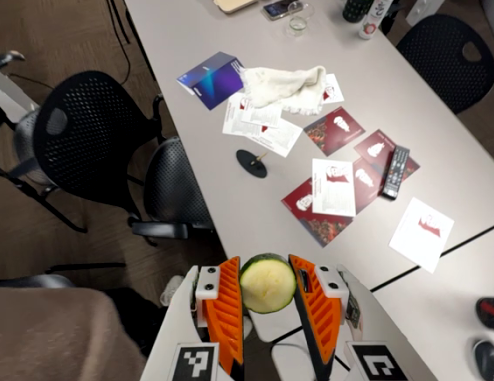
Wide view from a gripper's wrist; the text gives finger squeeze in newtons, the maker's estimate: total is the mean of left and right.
{"total": 10.7, "left": 10.4, "right": 10.9}